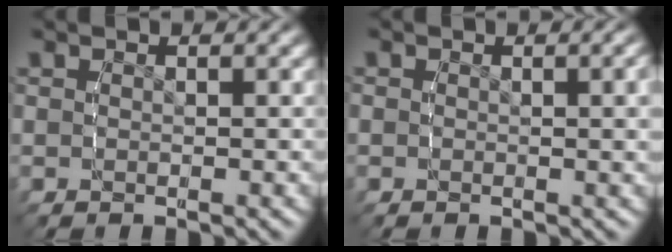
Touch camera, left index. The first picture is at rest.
{"total": 1.4, "force": [0.3, 0.5, 1.2], "torque": [-0.006, 0.007, 0.002]}